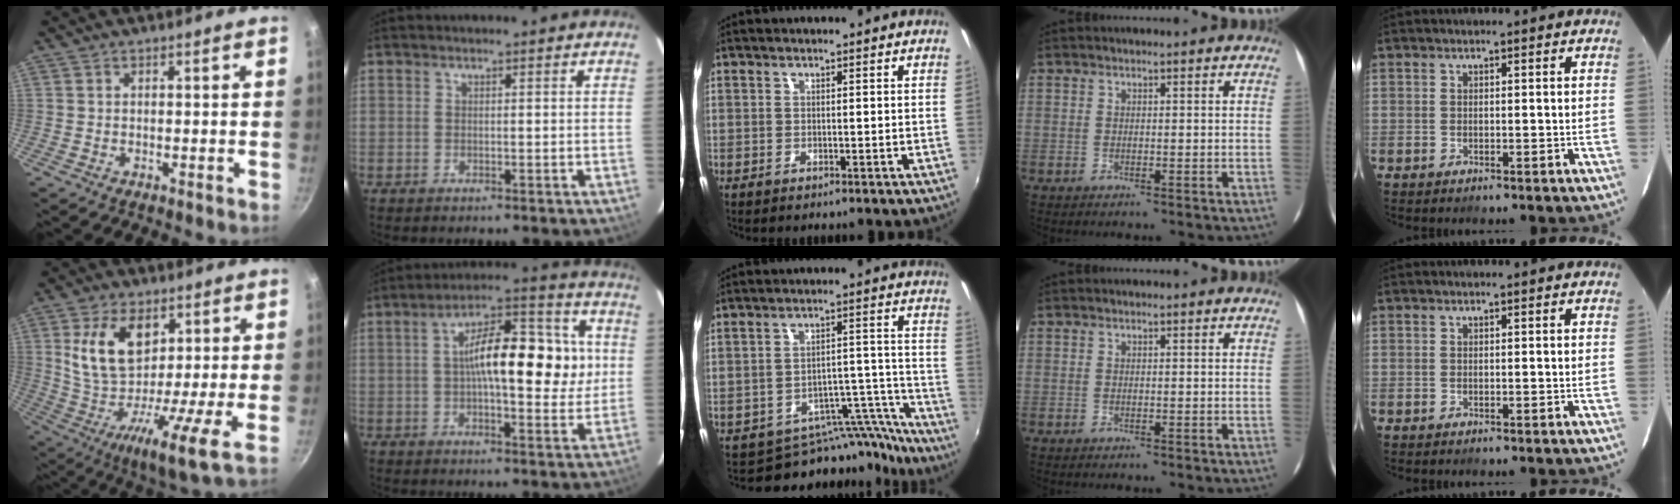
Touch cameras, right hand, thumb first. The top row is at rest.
{"thumb": {"total": 17.0, "force": [4.7, 7.8, 14.3], "torque": [-0.248, -0.032, 0.069]}, "index": {"total": 16.7, "force": [2.0, 6.5, 15.3], "torque": [-0.249, 0.027, 0.020]}, "middle": {"total": 14.7, "force": [-13.8, 5.0, 1.3], "torque": [-0.005, 0.052, -0.183]}}